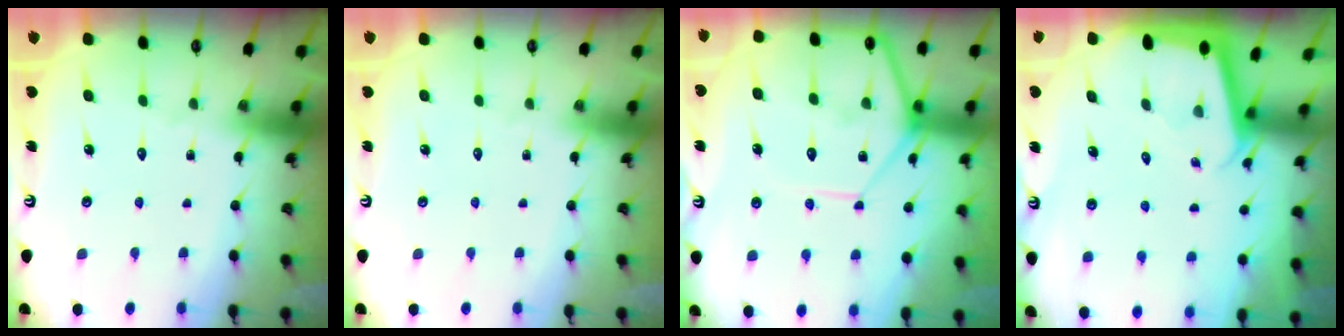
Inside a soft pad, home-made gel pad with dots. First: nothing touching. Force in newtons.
{"total": 0.0}
{"total": 12.2, "press": 12.1, "slide": 1.2}
{"total": 1.8, "press": 1.8, "slide": 0.0}